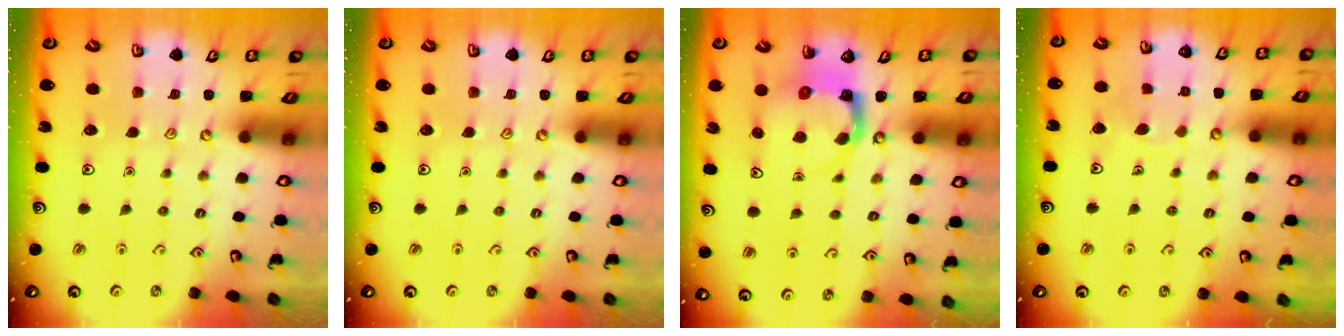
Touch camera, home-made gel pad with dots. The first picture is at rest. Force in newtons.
{"total": 0.0}
{"total": 3.7, "press": 3.6, "slide": 0.7}
{"total": 5.0, "press": 4.9, "slide": 0.4}